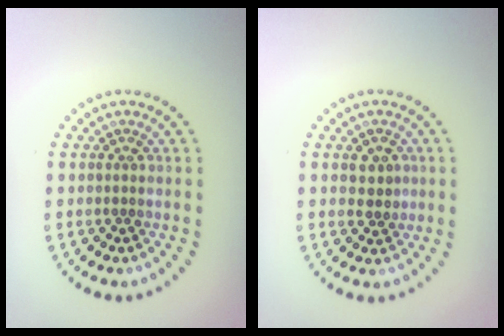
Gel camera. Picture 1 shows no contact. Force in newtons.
{"total": 1.8, "press": 1.8, "slide": 0.5}